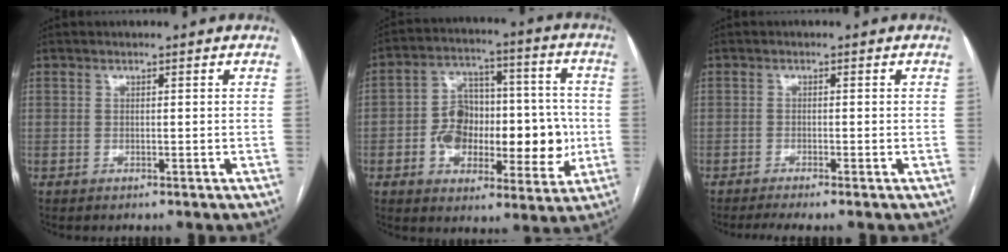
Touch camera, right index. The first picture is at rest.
{"total": 15.2, "force": [-2.3, 9.1, 12.0], "torque": [-0.184, 0.044, -0.024]}
{"total": 3.0, "force": [-2.2, -0.1, 2.1], "torque": [-0.036, -0.006, -0.041]}